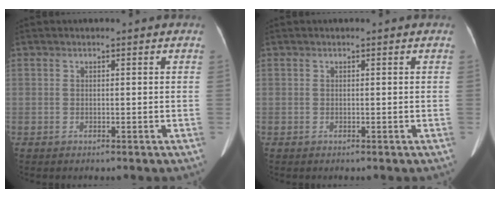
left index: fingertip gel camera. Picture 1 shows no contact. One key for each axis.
{"total": 0.0}